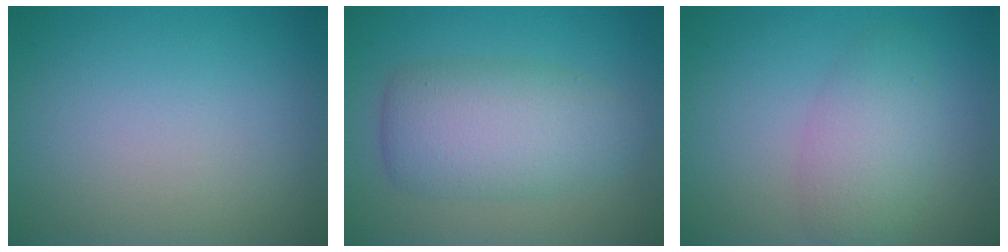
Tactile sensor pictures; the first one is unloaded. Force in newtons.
{"total": 5.8, "press": 5.8, "slide": 0.0}
{"total": 3.6, "press": 3.6, "slide": 0.0}